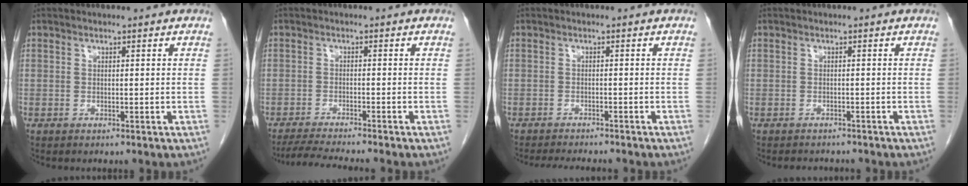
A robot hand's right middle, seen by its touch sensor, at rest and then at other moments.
{"total": 7.4, "force": [-6.6, -0.7, 3.2], "torque": [-0.042, -0.017, -0.105]}
{"total": 7.5, "force": [-6.8, 1.0, 2.9], "torque": [-0.037, -0.010, -0.094]}
{"total": 2.8, "force": [-2.6, 1.0, 0.4], "torque": [-0.003, -0.003, -0.033]}